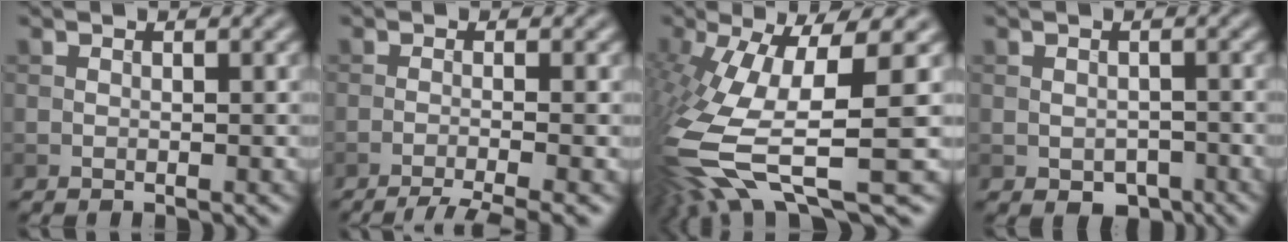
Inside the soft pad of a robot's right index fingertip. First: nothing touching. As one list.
[{"total": 4.5, "force": [-3.0, 0.7, 3.2], "torque": [-0.043, 0.002, -0.062]}, {"total": 12.1, "force": [-3.9, 3.8, 10.9], "torque": [-0.240, -0.015, -0.062]}, {"total": 2.3, "force": [-1.2, 1.5, 1.3], "torque": [-0.017, -0.006, -0.016]}]